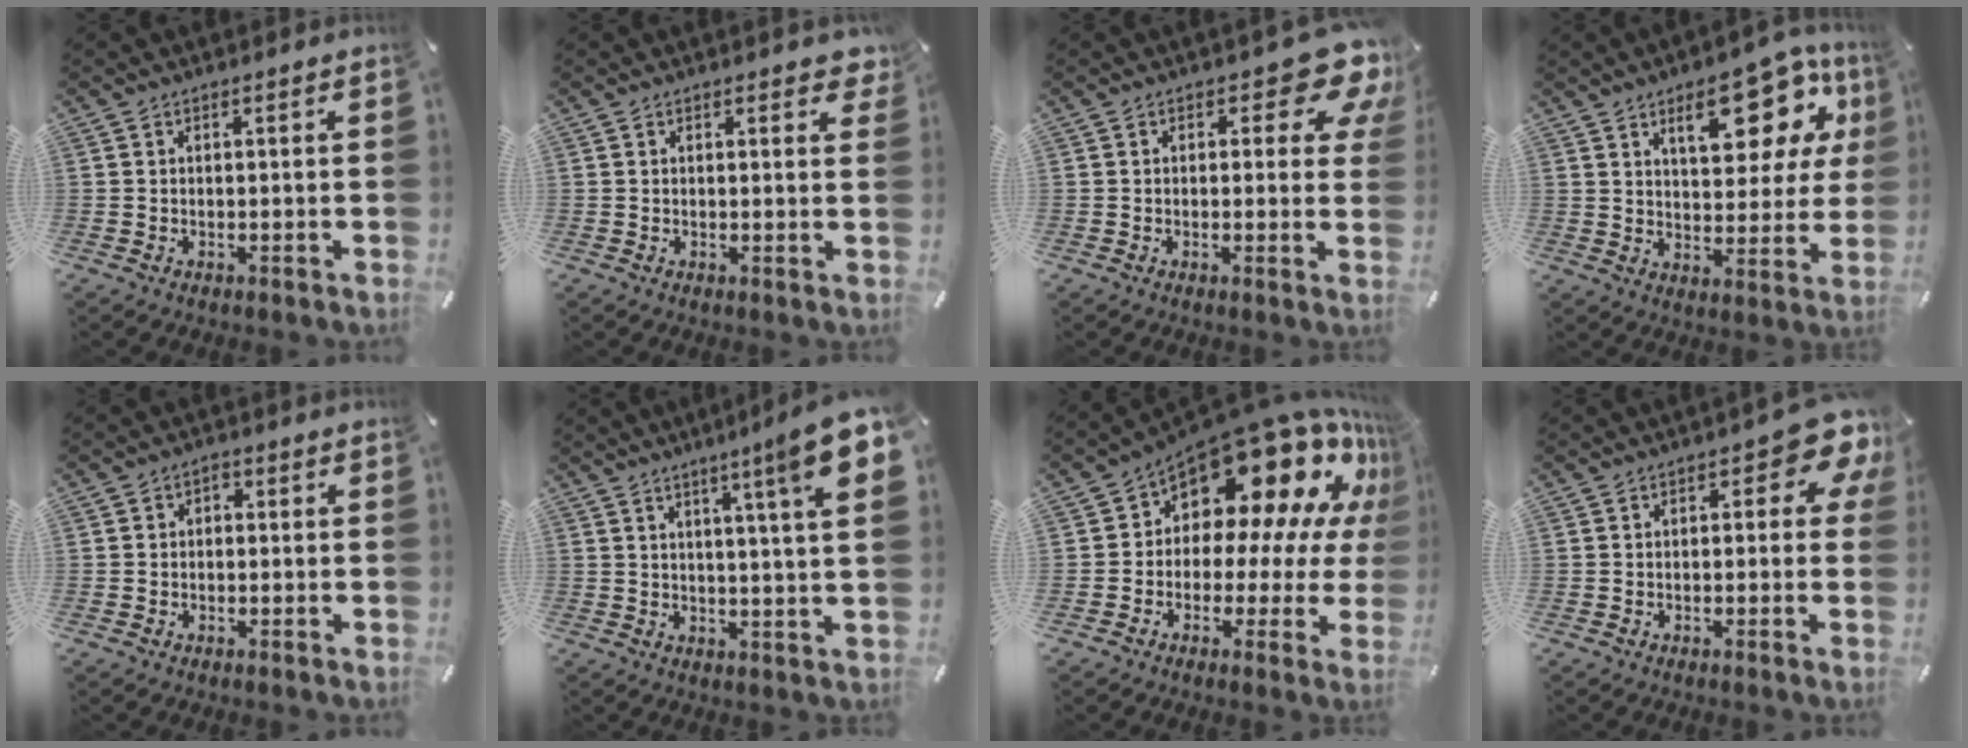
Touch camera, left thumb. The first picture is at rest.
{"total": 1.8, "force": [1.2, 0.9, 1.0], "torque": [0.001, -0.004, 0.016]}
{"total": 10.5, "force": [5.5, 4.9, 7.5], "torque": [-0.082, -0.034, 0.090]}
{"total": 17.4, "force": [9.1, 8.7, 12.0], "torque": [-0.157, -0.040, 0.148]}
{"total": 2.0, "force": [-0.8, 1.7, 0.5], "torque": [-0.008, 0.012, -0.019]}
{"total": 11.9, "force": [5.7, 0.0, 10.5], "torque": [-0.165, -0.029, 0.084]}
{"total": 20.0, "force": [11.5, 10.5, 12.6], "torque": [-0.193, -0.105, 0.199]}
{"total": 7.7, "force": [2.7, 3.6, 6.2], "torque": [-0.074, -0.017, 0.041]}